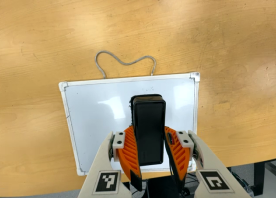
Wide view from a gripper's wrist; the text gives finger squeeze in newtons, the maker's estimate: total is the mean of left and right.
{"total": 5.2, "left": 4.9, "right": 5.6}